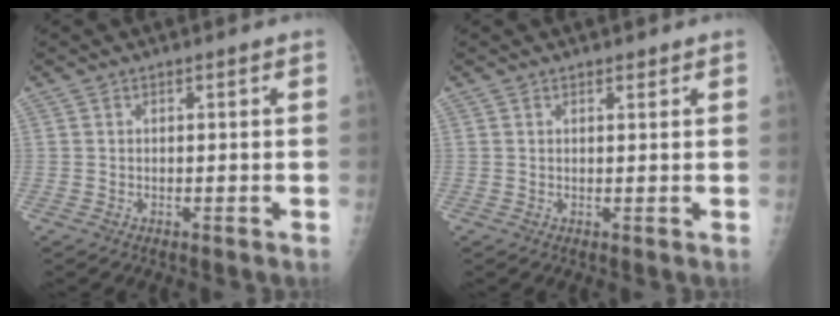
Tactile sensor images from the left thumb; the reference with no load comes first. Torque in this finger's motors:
{"motor_torque": [0.14, 0.29, -0.16, -0.09, 0.00]}